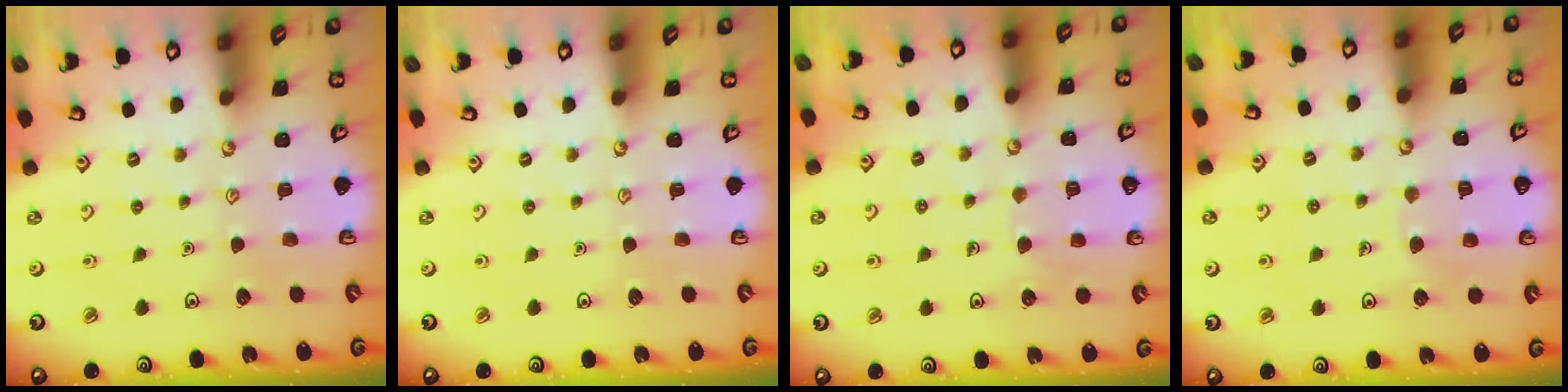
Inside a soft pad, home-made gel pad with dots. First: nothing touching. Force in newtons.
{"total": 0.0}
{"total": 4.3, "press": 4.3, "slide": 0.3}
{"total": 5.5, "press": 5.5, "slide": 0.5}